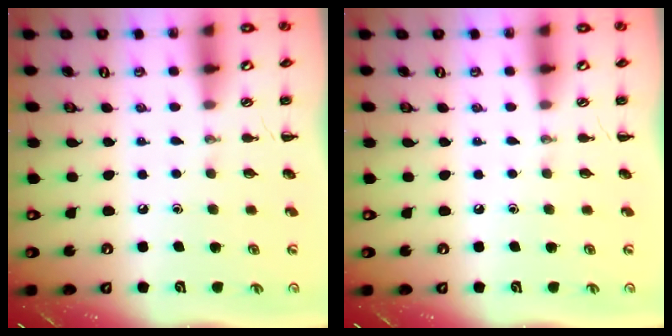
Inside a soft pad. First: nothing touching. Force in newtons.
{"total": 0.0}